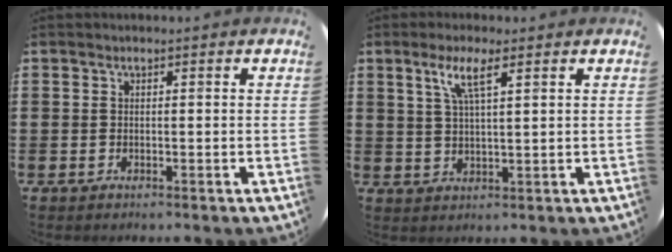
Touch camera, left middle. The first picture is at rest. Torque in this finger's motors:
{"motor_torque": [0.62, -0.30, 0.15, 0.10]}